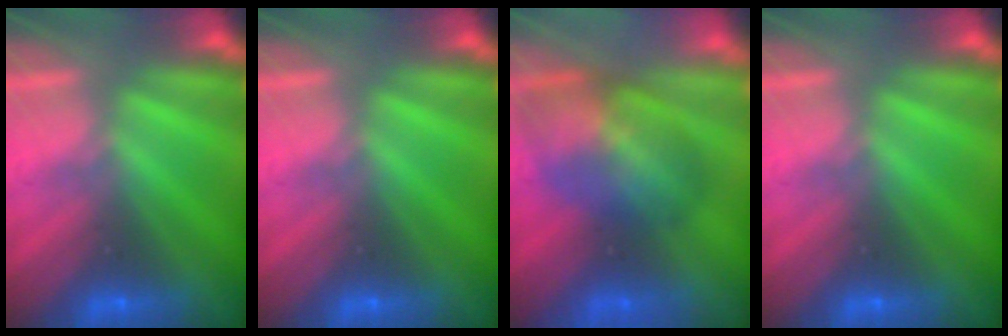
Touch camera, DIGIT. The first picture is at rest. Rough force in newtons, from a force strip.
{"total": 0.0}
{"total": 5.5}
{"total": 0.0}